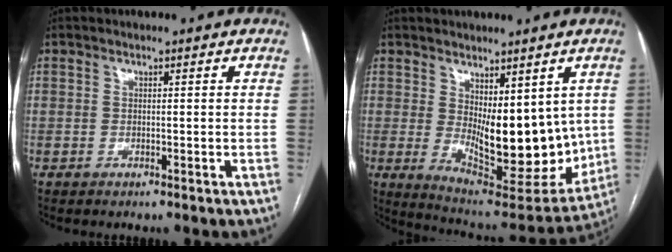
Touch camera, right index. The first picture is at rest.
{"total": 16.5, "force": [0.9, 7.0, 14.9], "torque": [-0.217, -0.031, 0.039]}